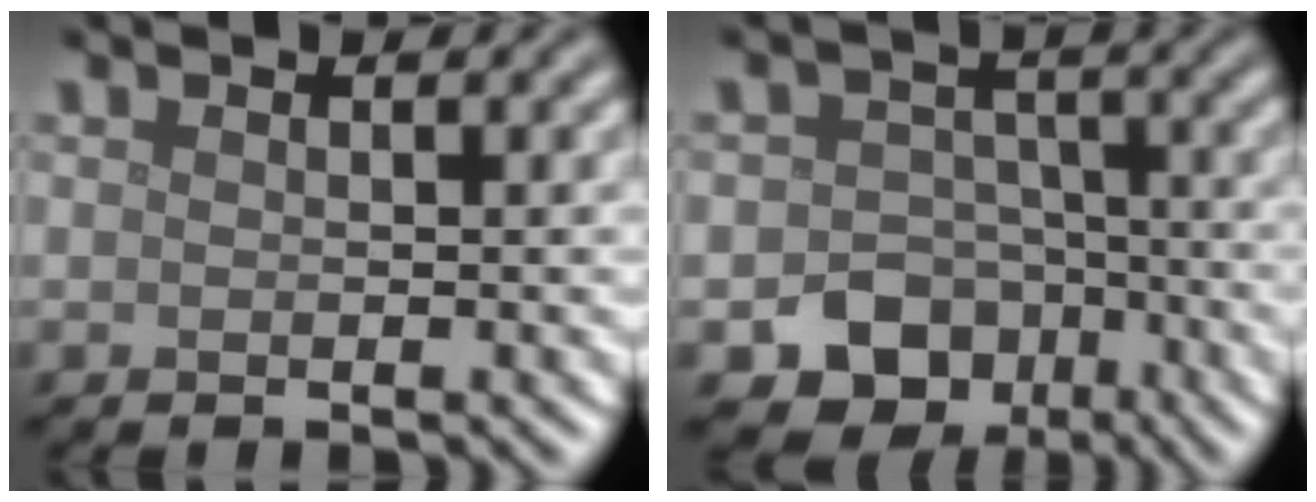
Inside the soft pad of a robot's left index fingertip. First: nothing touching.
{"total": 8.4, "force": [-4.4, 6.8, 2.2], "torque": [-0.002, -0.018, -0.082]}